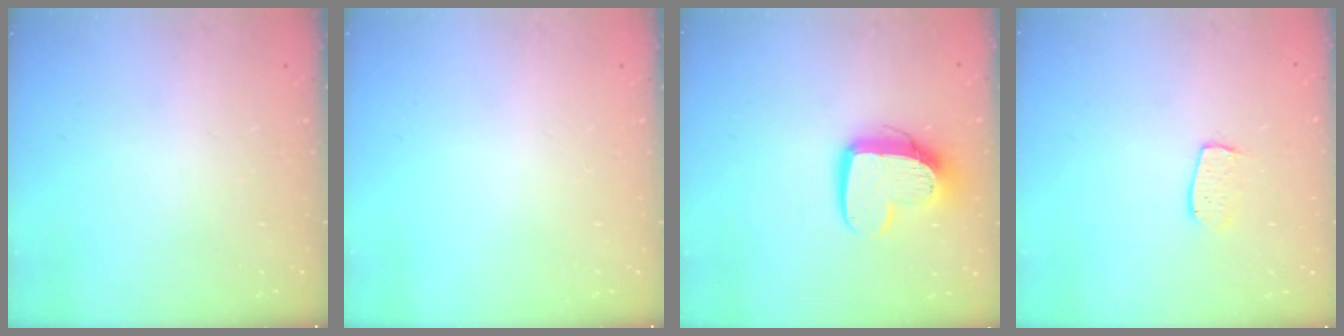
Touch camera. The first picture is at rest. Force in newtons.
{"total": 0.0}
{"total": 12.9, "press": 12.8, "slide": 1.1}
{"total": 6.3, "press": 6.2, "slide": 0.5}